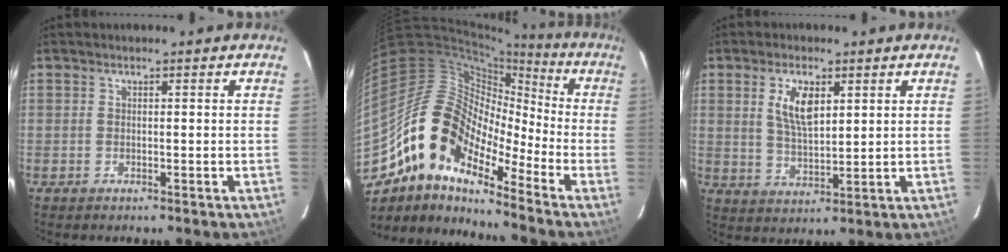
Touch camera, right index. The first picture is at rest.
{"total": 15.7, "force": [-9.8, 7.5, 9.8], "torque": [-0.163, 0.005, -0.205]}
{"total": 7.1, "force": [2.7, 3.2, 5.8], "torque": [-0.108, 0.003, 0.056]}